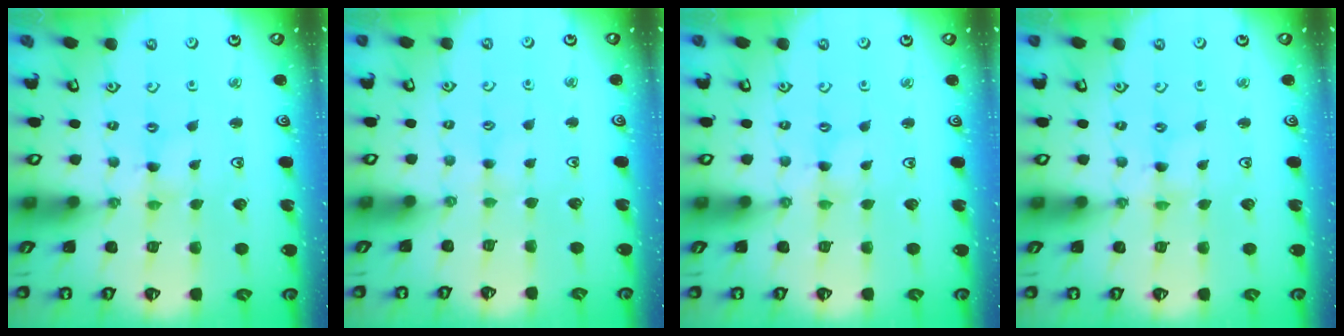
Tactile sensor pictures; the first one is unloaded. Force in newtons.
{"total": 1.8, "press": 1.7, "slide": 0.3}
{"total": 0.0}
{"total": 0.0}